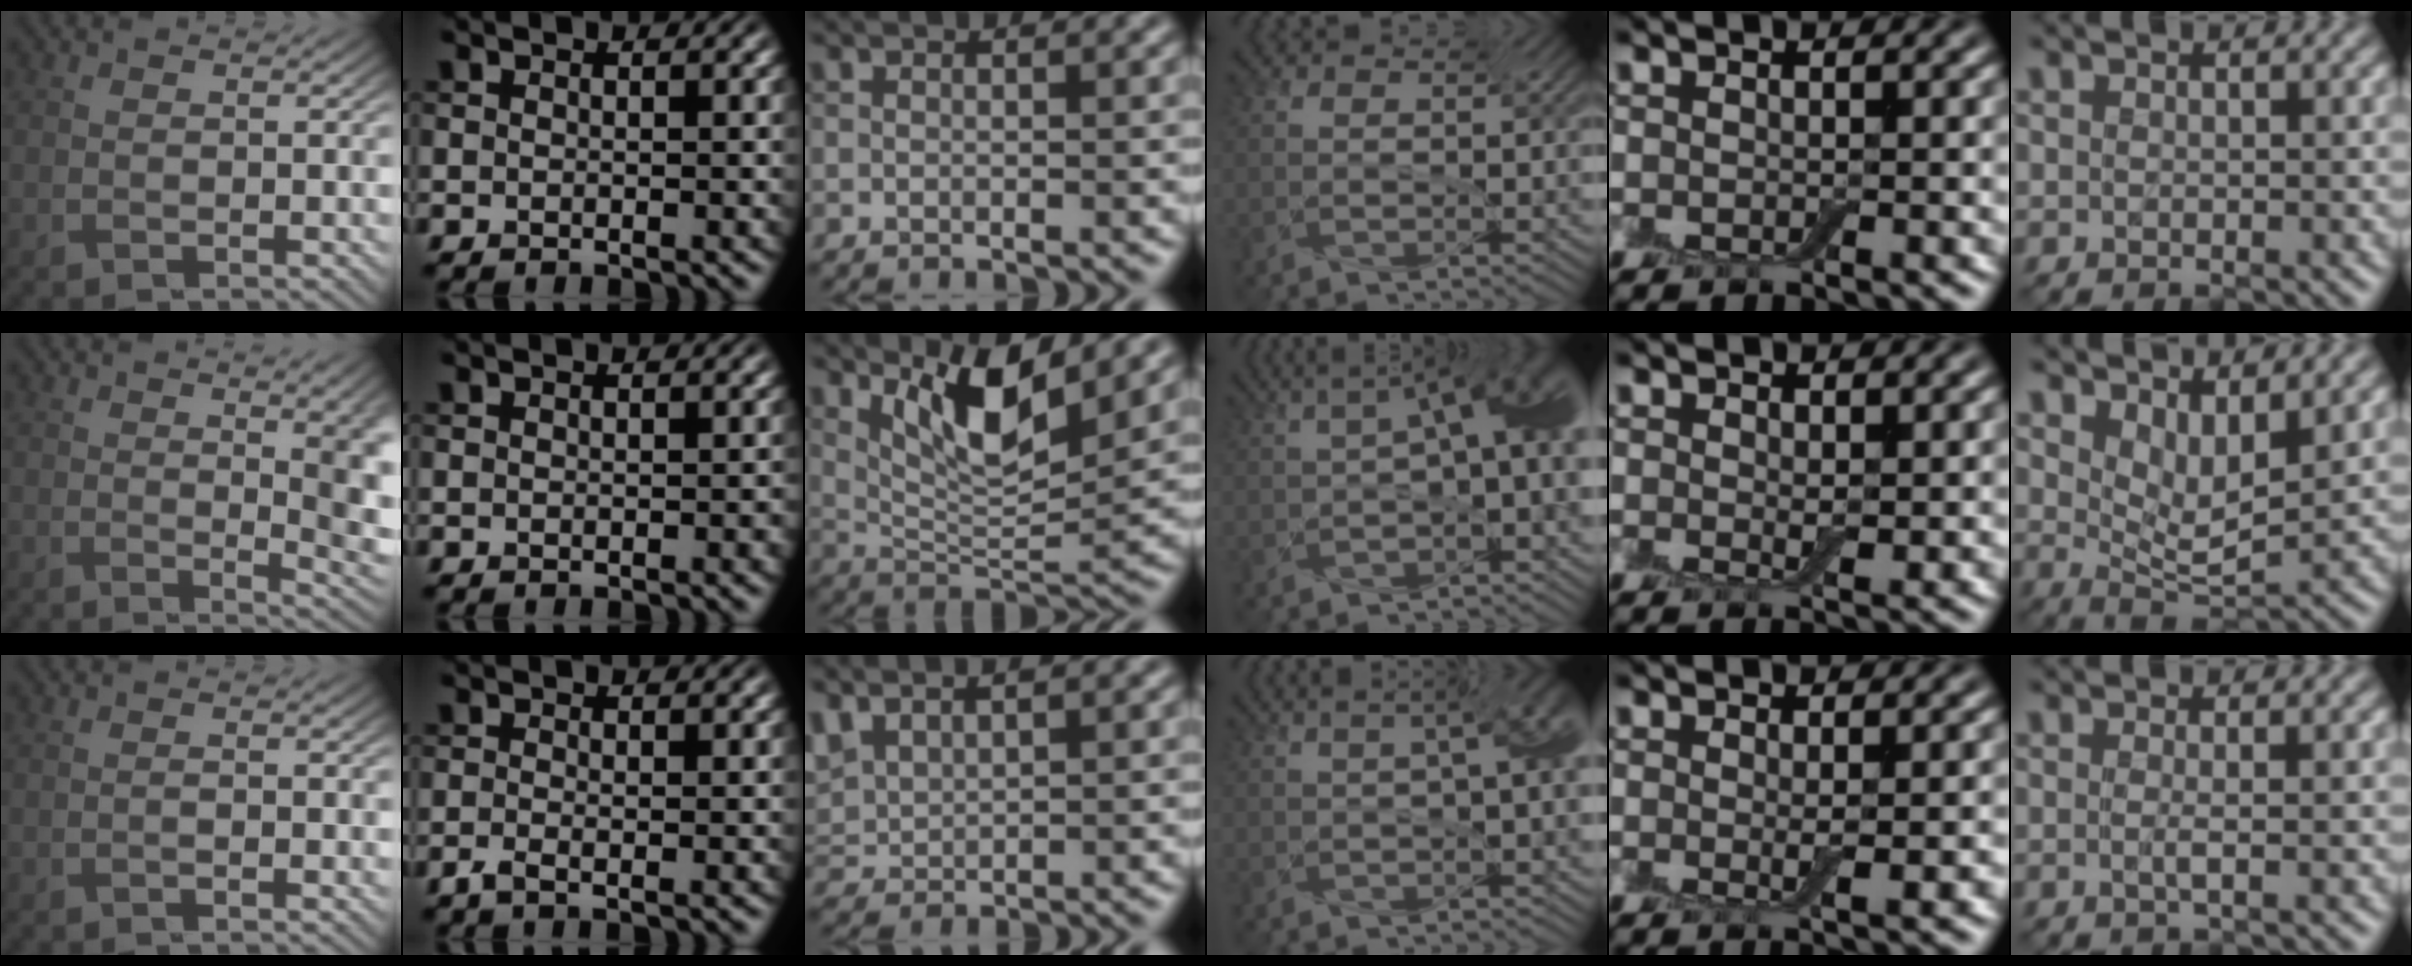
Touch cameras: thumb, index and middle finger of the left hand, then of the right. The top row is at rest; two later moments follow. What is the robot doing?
{"motion": "screw", "object": "jar lid"}